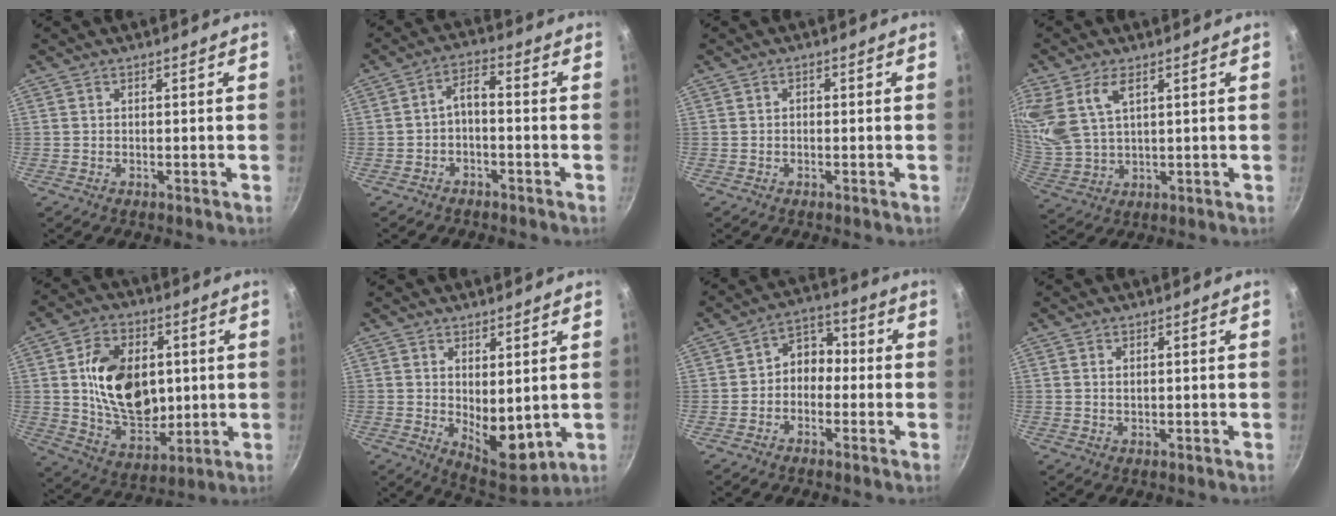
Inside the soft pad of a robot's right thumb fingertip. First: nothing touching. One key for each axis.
{"total": 4.1, "fx": -1.7, "fy": 1.8, "fz": 3.2, "tx": -0.061, "ty": 0.034, "tz": -0.031}
{"total": 0.8, "fx": -0.1, "fy": 0.6, "fz": 0.4, "tx": -0.006, "ty": 0.005, "tz": -0.003}
{"total": 11.1, "fx": 5.2, "fy": 6.0, "fz": 7.7, "tx": -0.159, "ty": -0.018, "tz": 0.115}
{"total": 18.1, "fx": 2.3, "fy": 12.6, "fz": 12.8, "tx": -0.185, "ty": -0.010, "tz": 0.047}
{"total": 9.2, "fx": 1.3, "fy": 4.4, "fz": 7.9, "tx": -0.093, "ty": -0.035, "tz": 0.036}
{"total": 6.5, "fx": -0.9, "fy": 5.2, "fz": 3.9, "tx": -0.016, "ty": 0.030, "tz": -0.034}
{"total": 1.0, "fx": 0.4, "fy": 0.5, "fz": 0.7, "tx": -0.012, "ty": 0.001, "tz": 0.007}